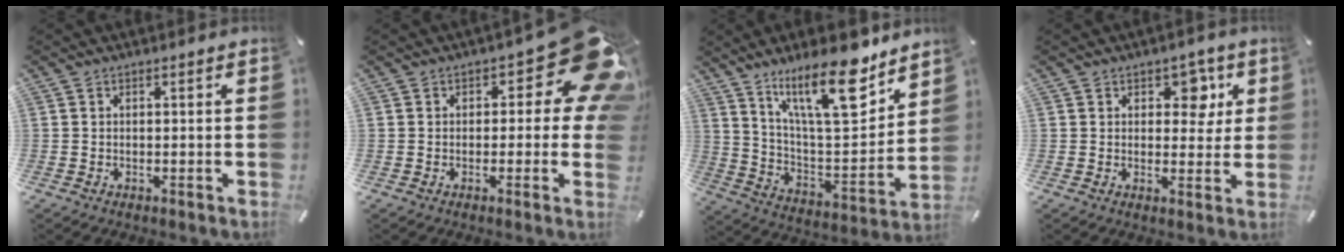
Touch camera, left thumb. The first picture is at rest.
{"total": 14.3, "force": [6.0, 6.5, 11.2], "torque": [-0.124, -0.052, 0.104]}
{"total": 21.0, "force": [13.9, 7.2, 14.0], "torque": [-0.237, -0.085, 0.227]}
{"total": 6.4, "force": [2.8, 4.5, 3.6], "torque": [-0.020, -0.012, 0.036]}